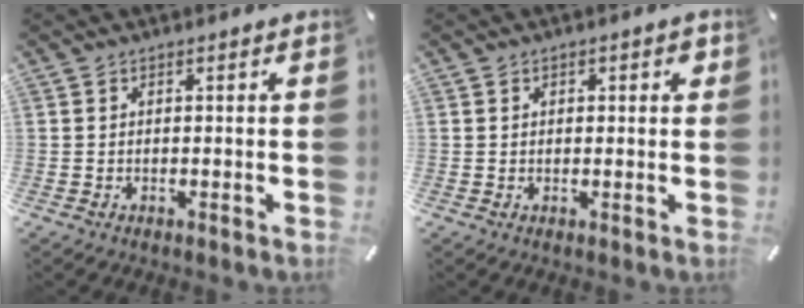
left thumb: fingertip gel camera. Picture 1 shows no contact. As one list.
[{"total": 1.6, "force": [0.4, 0.9, 1.2], "torque": [-0.016, 0.003, 0.004]}]